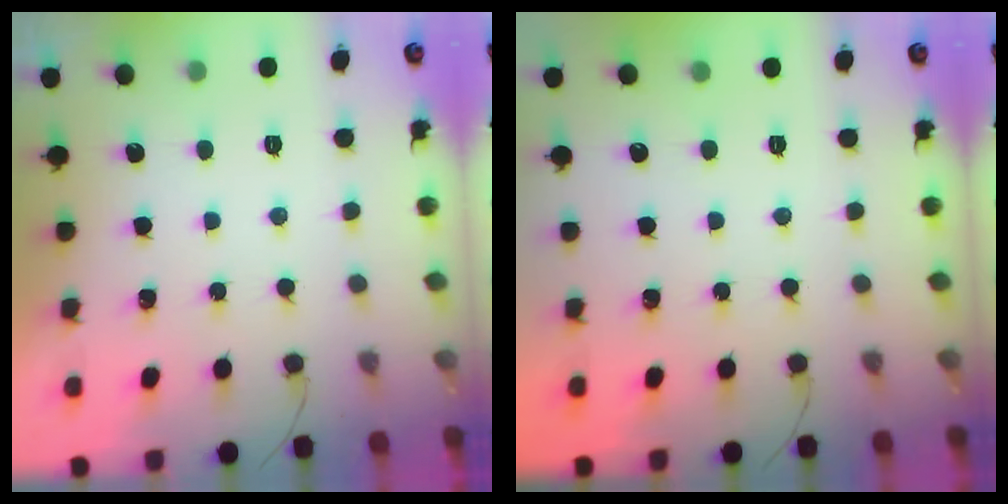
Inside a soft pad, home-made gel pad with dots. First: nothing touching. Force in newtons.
{"total": 0.0}